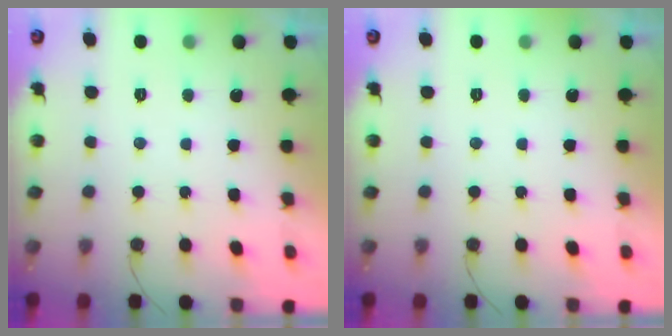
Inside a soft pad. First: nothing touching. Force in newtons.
{"total": 0.0}